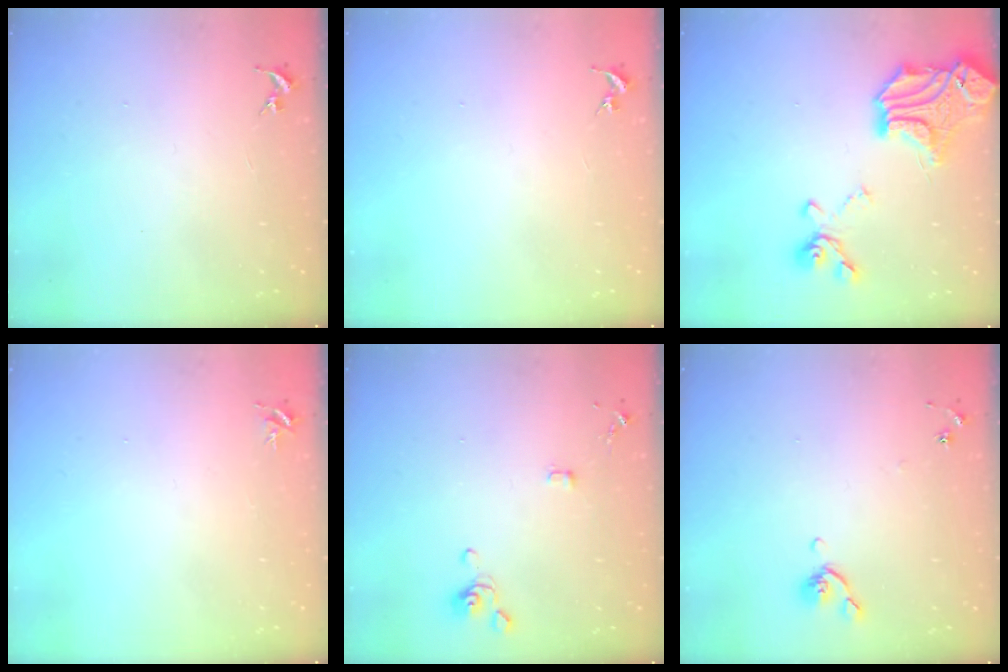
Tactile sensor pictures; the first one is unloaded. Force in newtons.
{"total": 0.0}
{"total": 22.7, "press": 22.6, "slide": 2.4}
{"total": 3.8, "press": 3.8, "slide": 0.5}
{"total": 3.5, "press": 3.4, "slide": 0.9}
{"total": 5.7, "press": 5.6, "slide": 1.1}